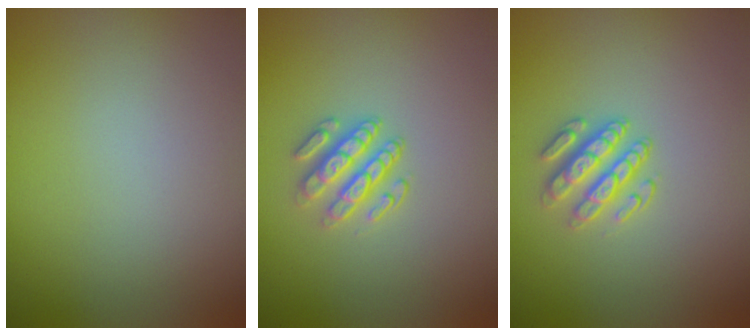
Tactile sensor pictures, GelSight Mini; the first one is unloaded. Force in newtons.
{"total": 2.8, "press": 2.4, "slide": 1.5}
{"total": 2.9, "press": 2.5, "slide": 1.4}